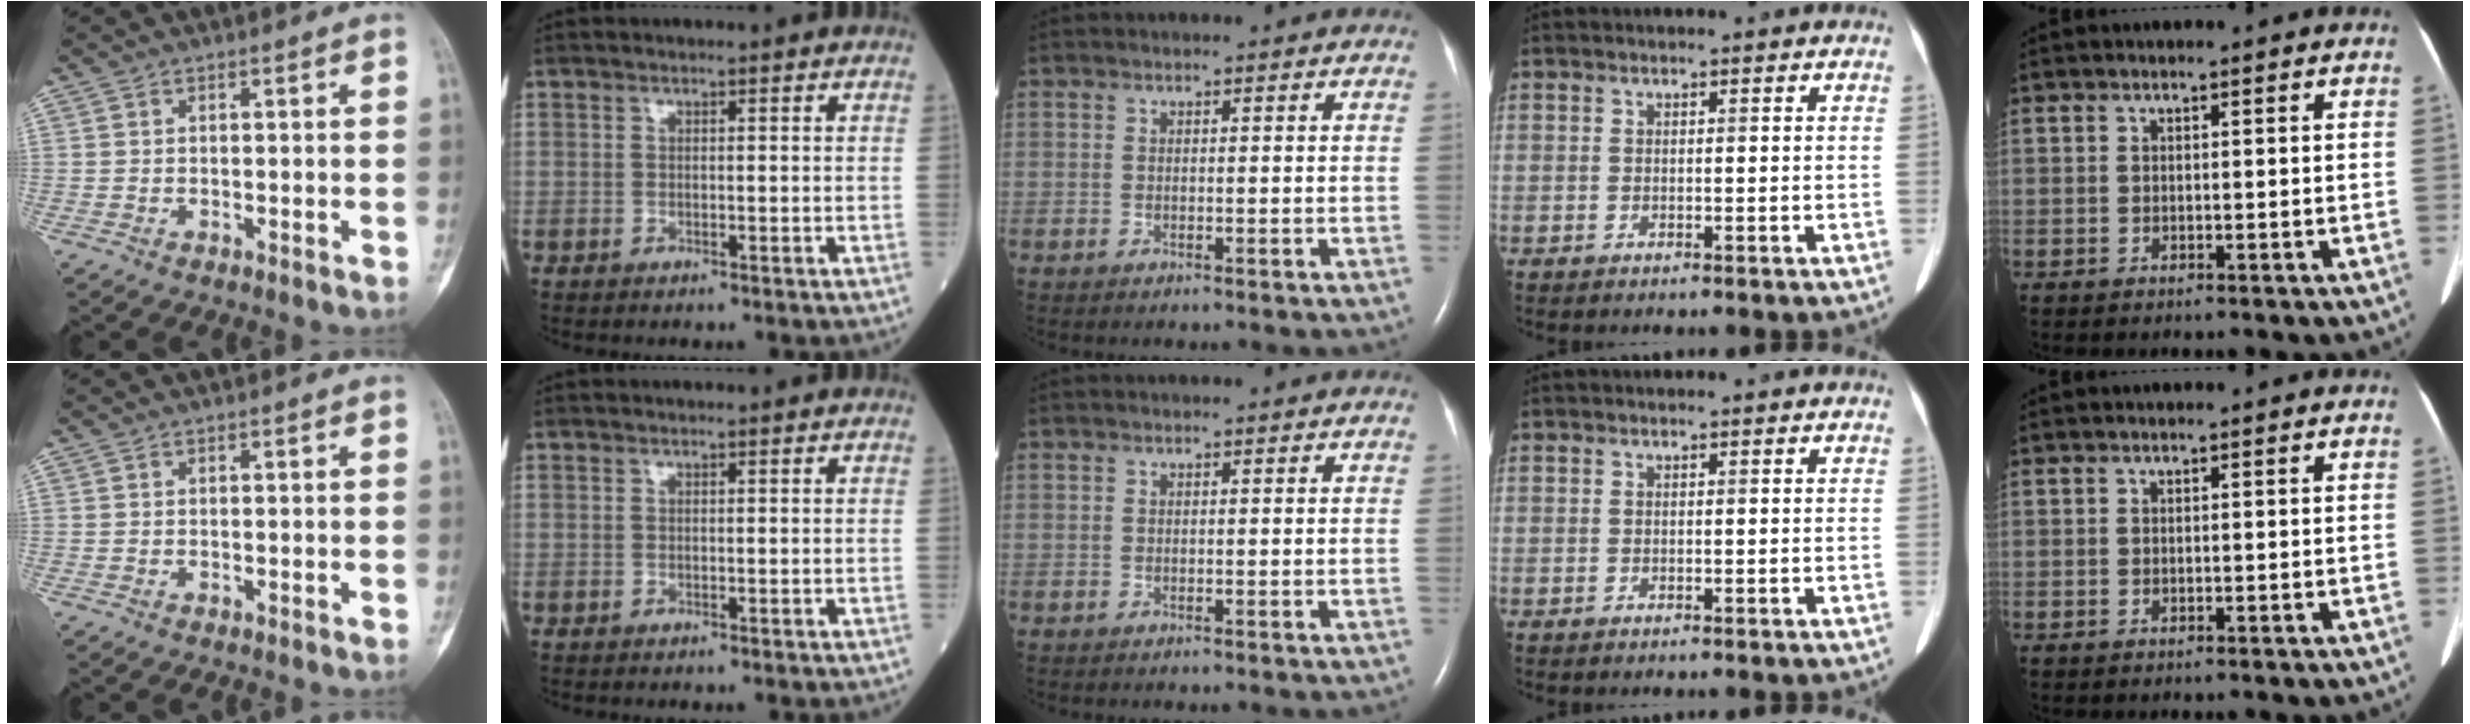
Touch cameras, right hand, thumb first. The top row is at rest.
{}